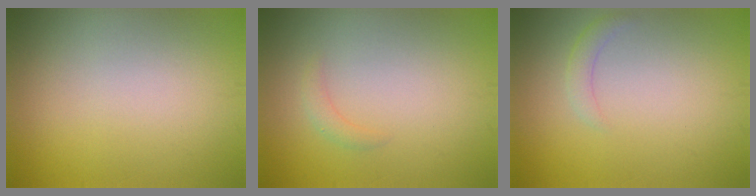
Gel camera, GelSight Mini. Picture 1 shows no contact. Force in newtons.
{"total": 1.0, "press": 1.0, "slide": 0.1}
{"total": 1.3, "press": 1.3, "slide": 0.1}